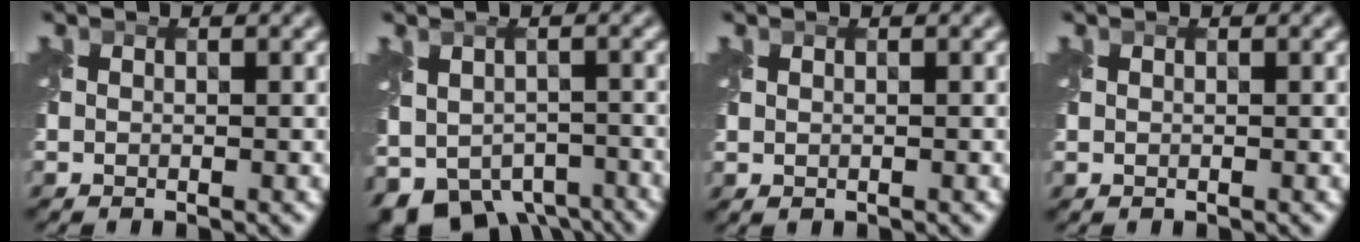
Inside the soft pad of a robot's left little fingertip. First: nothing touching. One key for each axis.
{"total": 7.4, "fx": -4.2, "fy": 4.7, "fz": 3.9, "tx": -0.069, "ty": -0.029, "tz": -0.057}
{"total": 0.0}
{"total": 0.0}